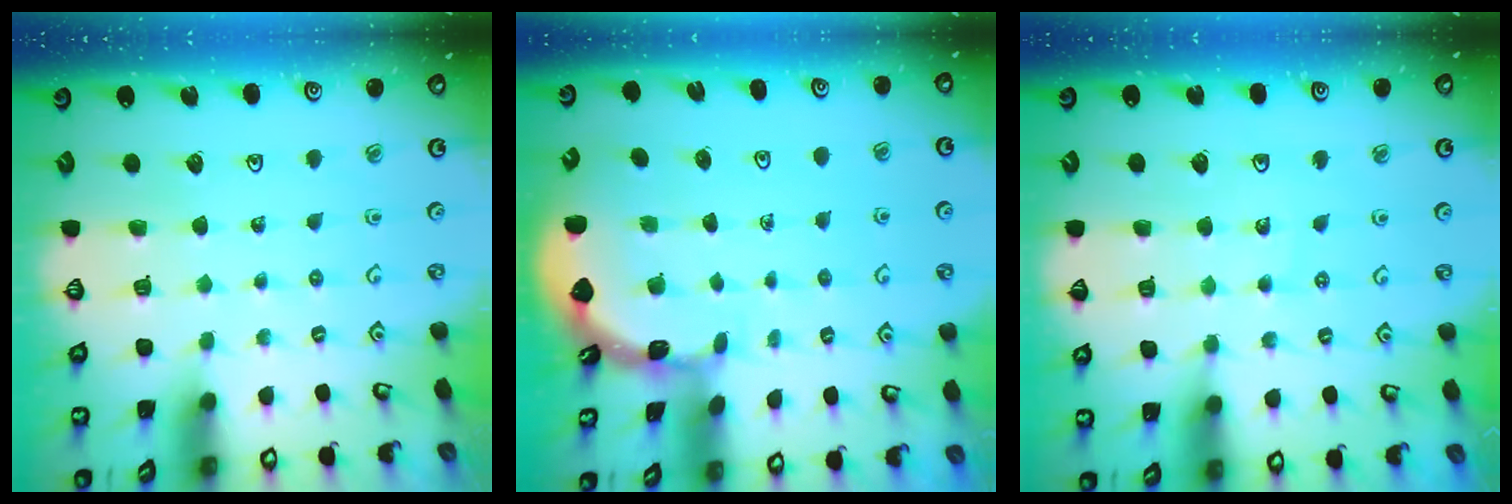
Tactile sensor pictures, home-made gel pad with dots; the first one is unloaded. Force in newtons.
{"total": 1.8, "press": 1.8, "slide": 0.2}
{"total": 5.3, "press": 4.8, "slide": 2.3}